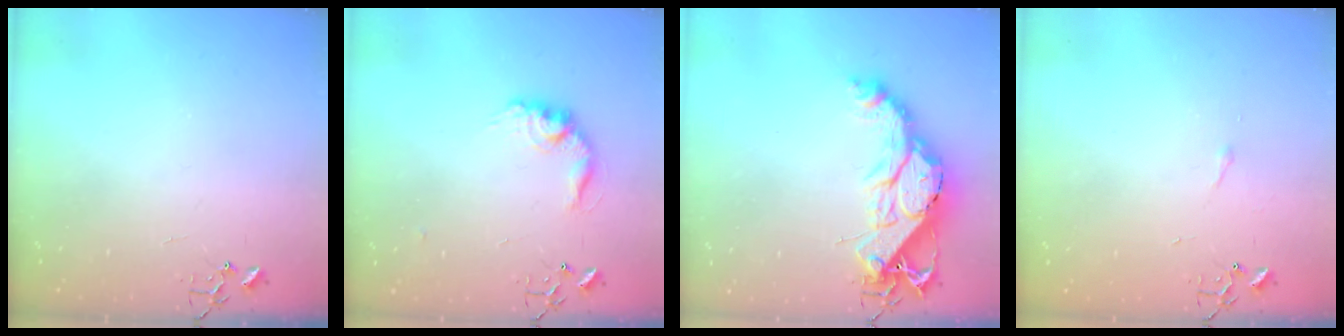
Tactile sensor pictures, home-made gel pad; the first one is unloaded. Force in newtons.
{"total": 11.9, "press": 11.9, "slide": 0.7}
{"total": 18.0, "press": 17.9, "slide": 1.7}
{"total": 2.9, "press": 2.9, "slide": 0.5}